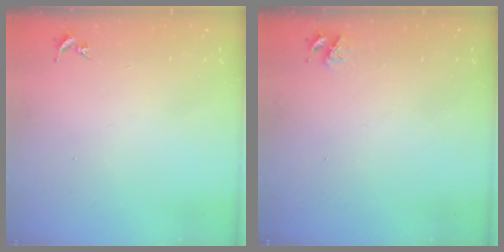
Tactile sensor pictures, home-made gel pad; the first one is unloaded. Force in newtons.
{"total": 3.5, "press": 3.5, "slide": 0.5}